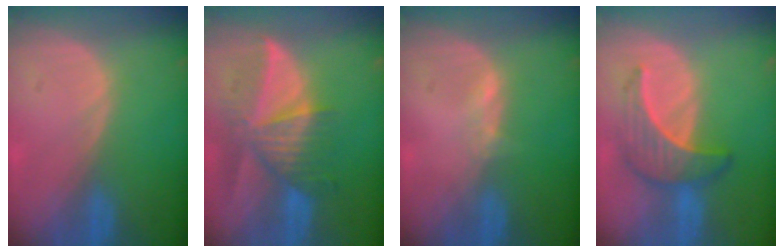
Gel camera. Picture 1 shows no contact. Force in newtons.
{"total": 9.1, "press": 8.3, "slide": 3.8}
{"total": 1.1, "press": 1.1, "slide": 0.3}
{"total": 6.5, "press": 6.4, "slide": 1.1}